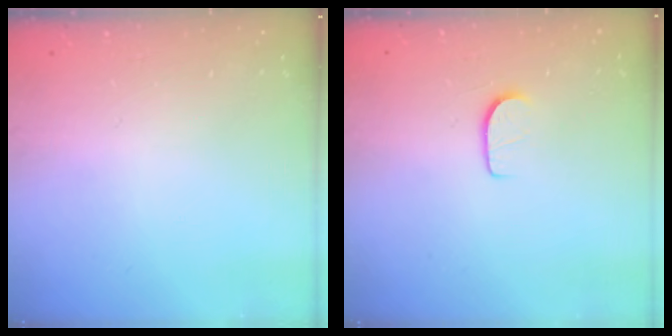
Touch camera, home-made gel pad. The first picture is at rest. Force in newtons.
{"total": 6.3, "press": 6.3, "slide": 0.7}